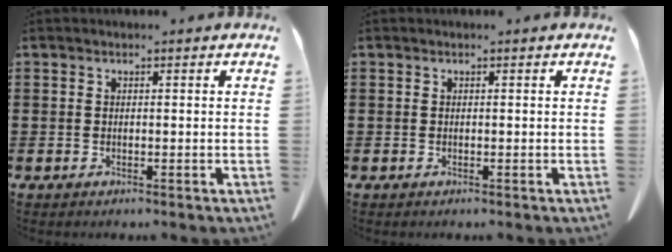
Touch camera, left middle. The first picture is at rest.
{"total": 0.0}